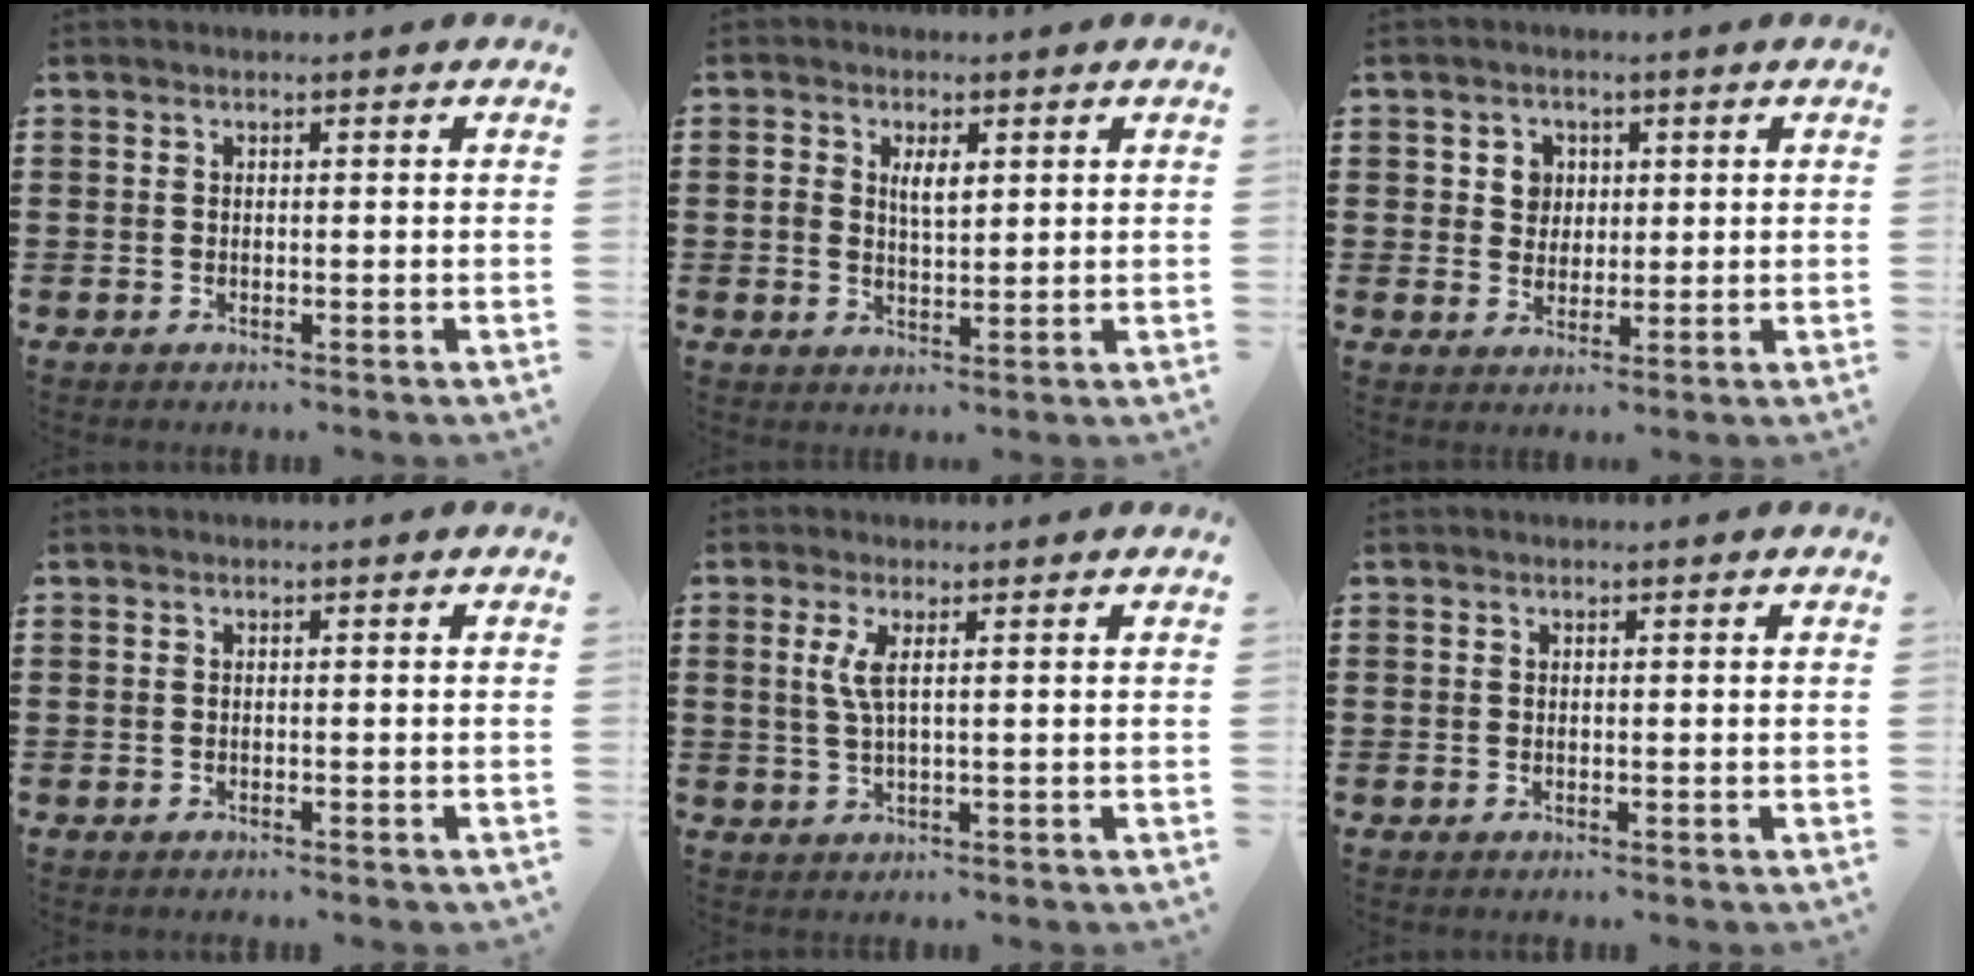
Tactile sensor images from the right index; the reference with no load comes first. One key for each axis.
{"total": 3.2, "fx": 0.9, "fy": 1.5, "fz": 2.7, "tx": -0.056, "ty": 0.007, "tz": 0.015}
{"total": 3.4, "fx": 1.0, "fy": 3.2, "fz": 1.0, "tx": -0.034, "ty": 0.011, "tz": 0.015}
{"total": 0.0}
{"total": 3.0, "fx": 0.7, "fy": 0.2, "fz": 2.9, "tx": -0.069, "ty": -0.006, "tz": 0.009}
{"total": 0.0}